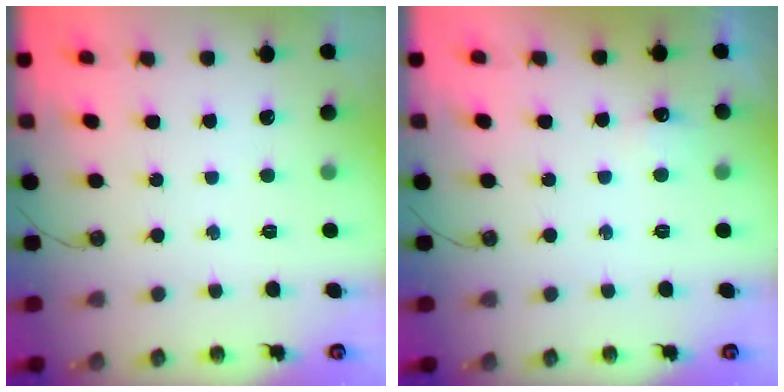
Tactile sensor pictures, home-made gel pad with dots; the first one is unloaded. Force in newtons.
{"total": 4.3, "press": 4.2, "slide": 1.1}